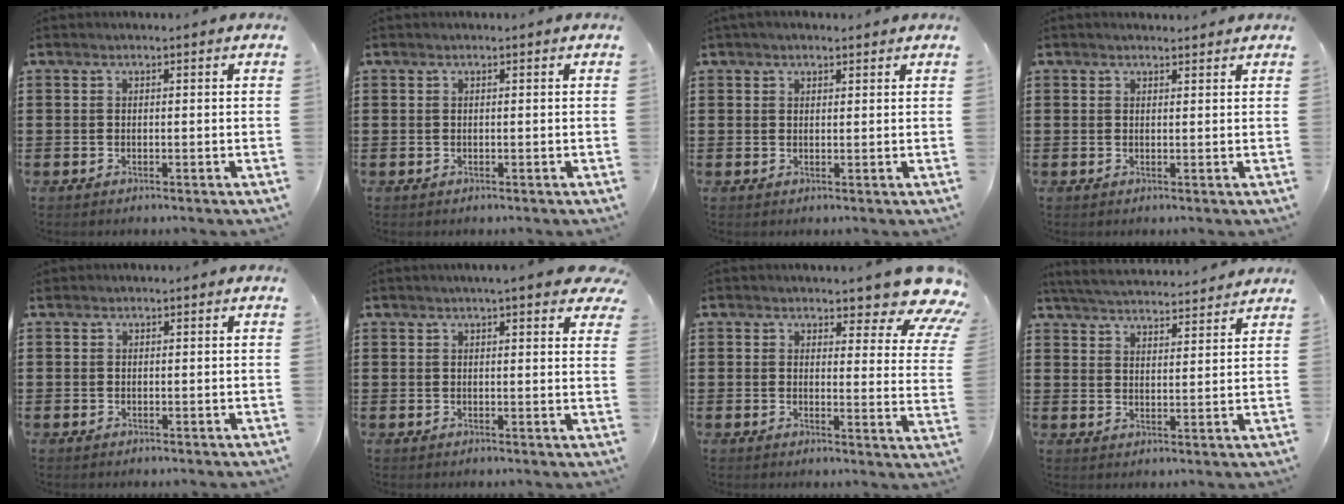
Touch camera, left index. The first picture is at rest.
{"total": 0.0}
{"total": 1.7, "force": [1.4, 0.7, 0.5], "torque": [-0.013, 0.003, 0.028]}
{"total": 1.0, "force": [1.0, 0.2, 0.1], "torque": [-0.003, 0.000, 0.020]}
{"total": 0.7, "force": [0.3, 0.6, 0.1], "torque": [-0.005, 0.004, 0.004]}
{"total": 3.7, "force": [3.1, 0.1, 2.0], "torque": [-0.032, -0.008, 0.053]}
{"total": 7.0, "force": [5.8, 1.6, 3.6], "torque": [-0.059, -0.038, 0.098]}
{"total": 4.6, "force": [4.6, 0.0, 0.6], "torque": [-0.030, -0.028, 0.080]}